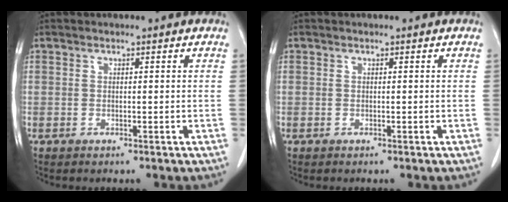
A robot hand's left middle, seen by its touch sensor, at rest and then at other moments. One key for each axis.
{"total": 0.0}